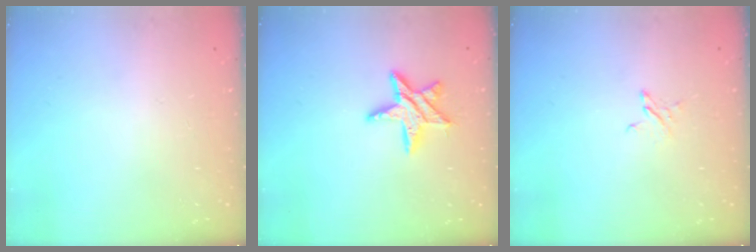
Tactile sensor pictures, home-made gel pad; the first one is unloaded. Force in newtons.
{"total": 10.5, "press": 10.5, "slide": 0.6}
{"total": 2.7, "press": 2.7, "slide": 0.3}